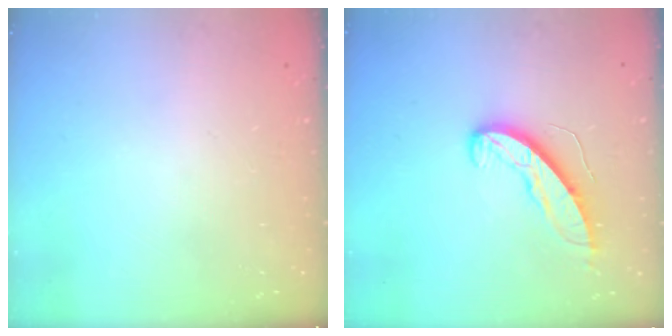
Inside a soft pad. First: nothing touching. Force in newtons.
{"total": 9.2, "press": 9.2, "slide": 0.5}